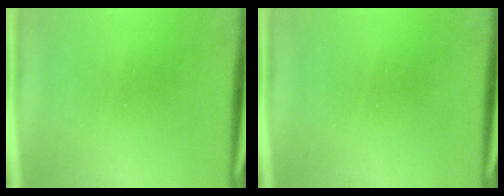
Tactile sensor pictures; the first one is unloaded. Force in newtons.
{"total": 0.0}